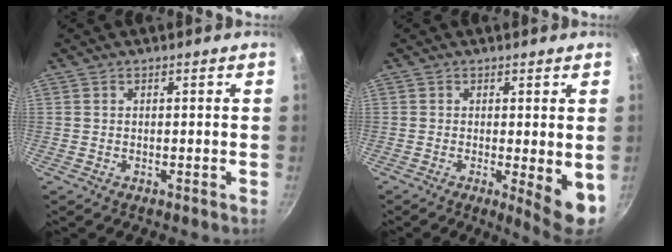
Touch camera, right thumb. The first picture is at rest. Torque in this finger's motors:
{"motor_torque": [-0.14, 0.75, 0.83, -0.02, 0.16]}